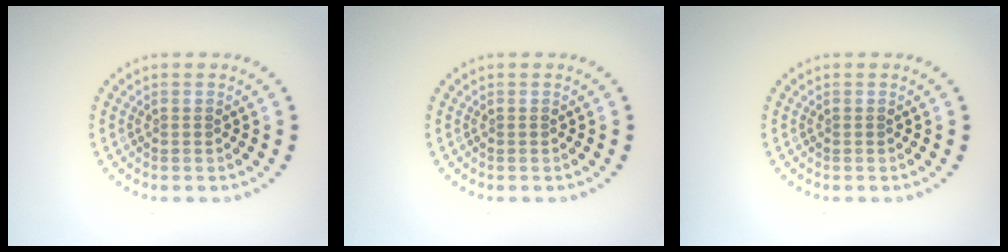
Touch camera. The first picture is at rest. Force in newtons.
{"total": 0.0}
{"total": 0.0}